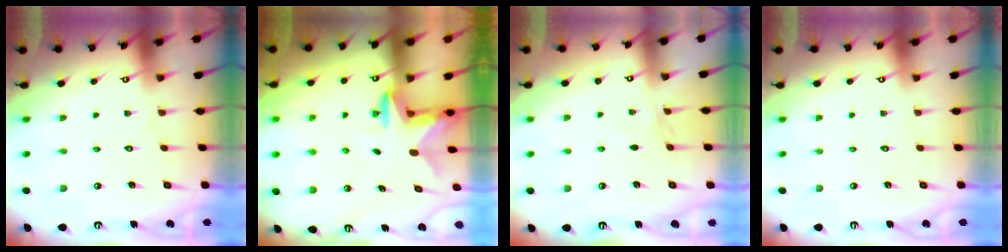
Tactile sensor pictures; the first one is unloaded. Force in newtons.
{"total": 2.8, "press": 2.7, "slide": 0.5}
{"total": 3.2, "press": 3.2, "slide": 0.5}
{"total": 0.0}